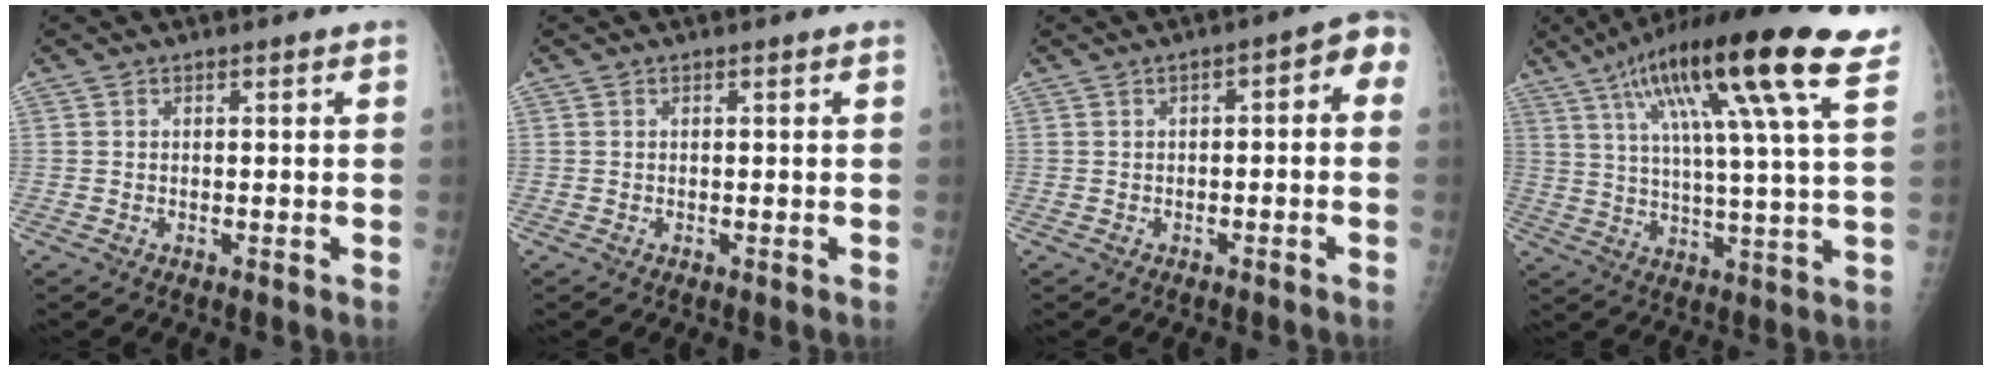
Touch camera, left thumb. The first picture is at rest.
{"total": 0.0}
{"total": 5.2, "force": [-0.6, 2.7, 4.5], "torque": [-0.035, 0.036, -0.016]}
{"total": 22.5, "force": [12.3, 2.4, 18.7], "torque": [-0.292, -0.016, 0.188]}